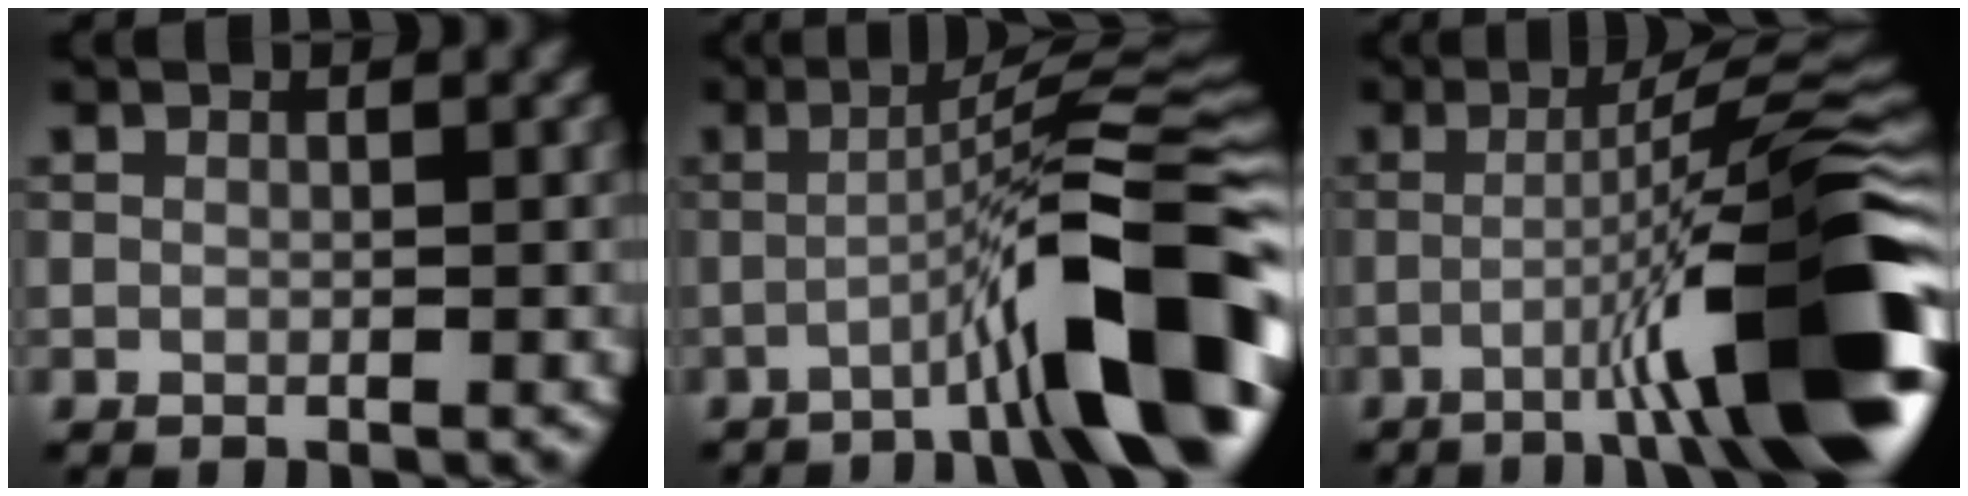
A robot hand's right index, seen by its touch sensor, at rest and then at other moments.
{"total": 12.5, "force": [-4.9, 1.9, 11.3], "torque": [-0.146, 0.023, -0.079]}
{"total": 13.5, "force": [-4.2, 1.5, 12.8], "torque": [-0.168, 0.020, -0.063]}